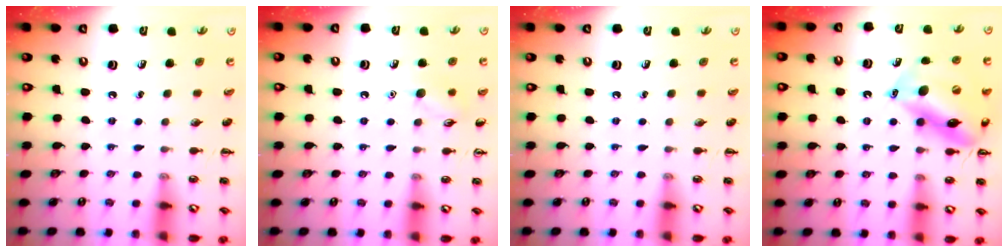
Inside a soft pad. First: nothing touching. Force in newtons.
{"total": 6.8, "press": 6.7, "slide": 1.5}
{"total": 0.0}
{"total": 16.1, "press": 16.0, "slide": 1.6}